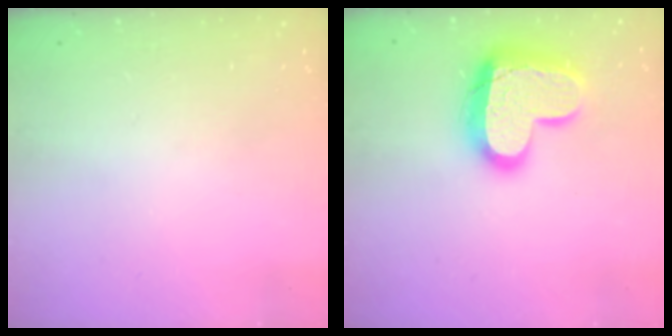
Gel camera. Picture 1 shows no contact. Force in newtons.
{"total": 17.9, "press": 17.8, "slide": 1.6}